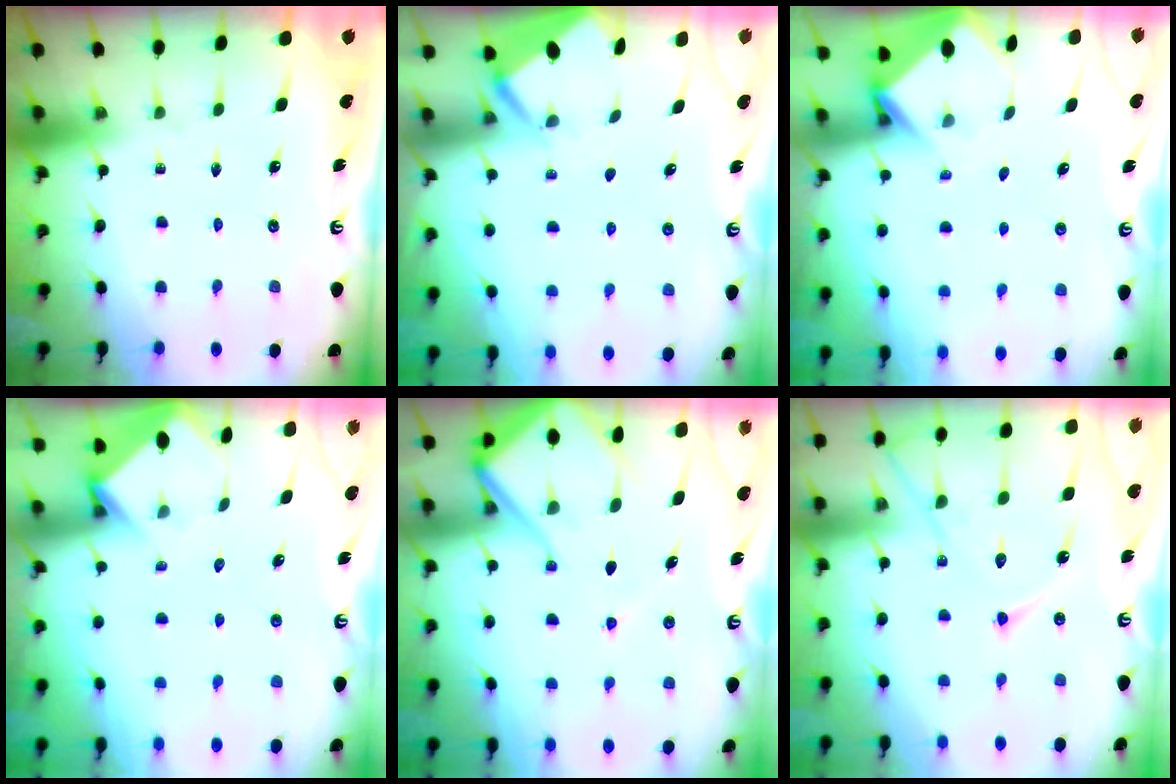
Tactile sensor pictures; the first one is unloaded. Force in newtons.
{"total": 2.9, "press": 2.9, "slide": 0.4}
{"total": 3.3, "press": 3.3, "slide": 0.3}
{"total": 3.6, "press": 3.6, "slide": 0.2}
{"total": 12.0, "press": 11.9, "slide": 1.4}
{"total": 14.7, "press": 14.6, "slide": 1.6}